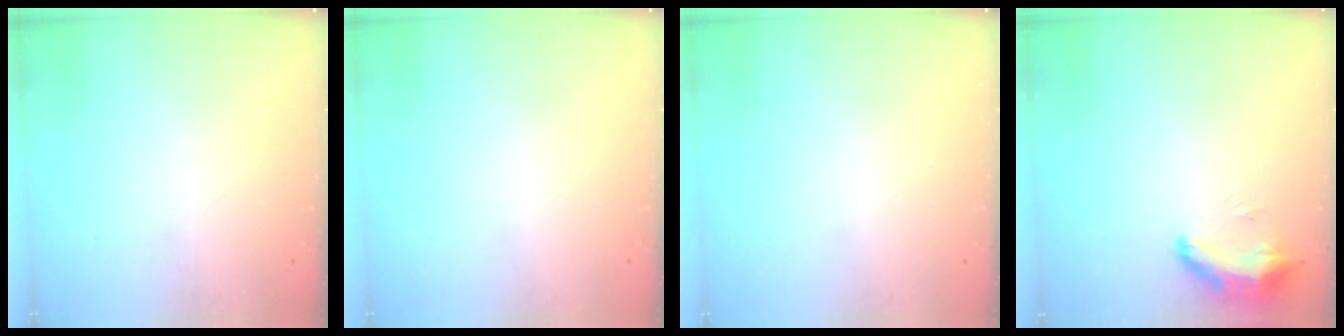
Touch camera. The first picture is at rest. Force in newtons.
{"total": 0.0}
{"total": 0.0}
{"total": 8.4, "press": 8.3, "slide": 1.3}